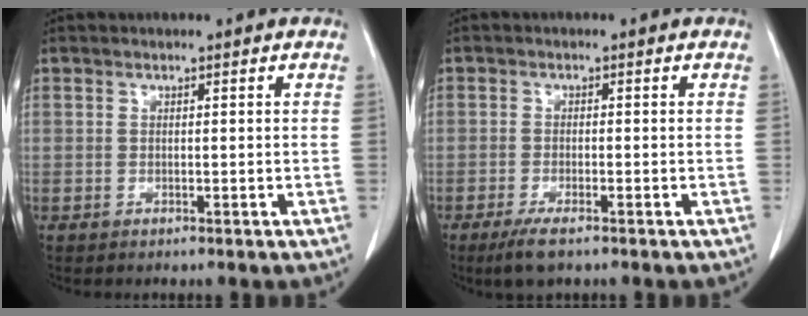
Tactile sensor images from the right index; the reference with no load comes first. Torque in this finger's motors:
{"motor_torque": [0.38, -0.35, 0.13, 0.04]}